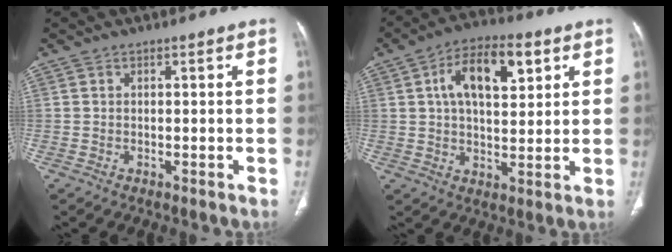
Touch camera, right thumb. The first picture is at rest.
{"total": 13.1, "force": [4.5, 6.6, 10.3], "torque": [-0.150, 0.003, 0.071]}